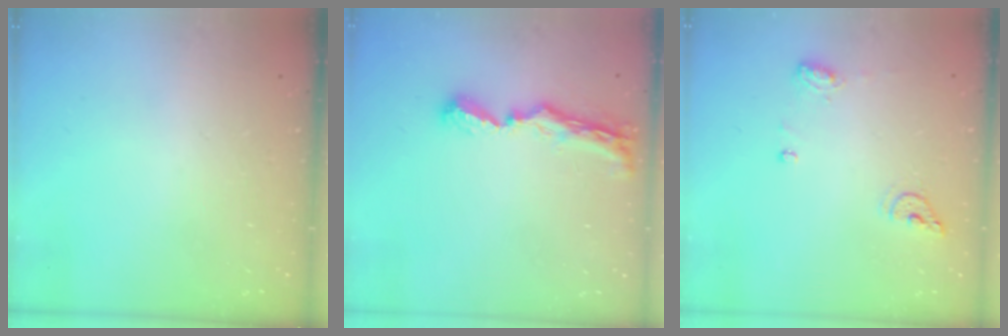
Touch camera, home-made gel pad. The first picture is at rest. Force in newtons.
{"total": 8.6, "press": 8.5, "slide": 0.8}
{"total": 7.9, "press": 7.8, "slide": 1.1}